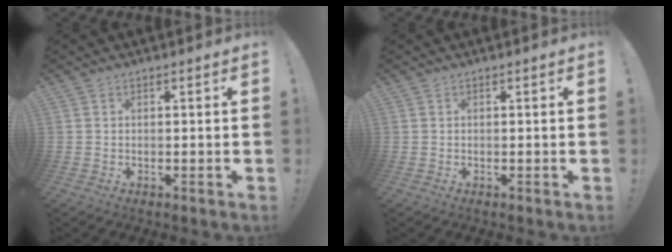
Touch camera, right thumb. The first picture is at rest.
{"total": 0.0}